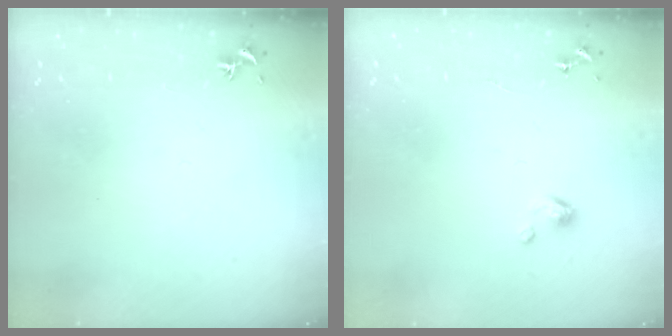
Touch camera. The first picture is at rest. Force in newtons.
{"total": 2.7, "press": 2.7, "slide": 0.2}